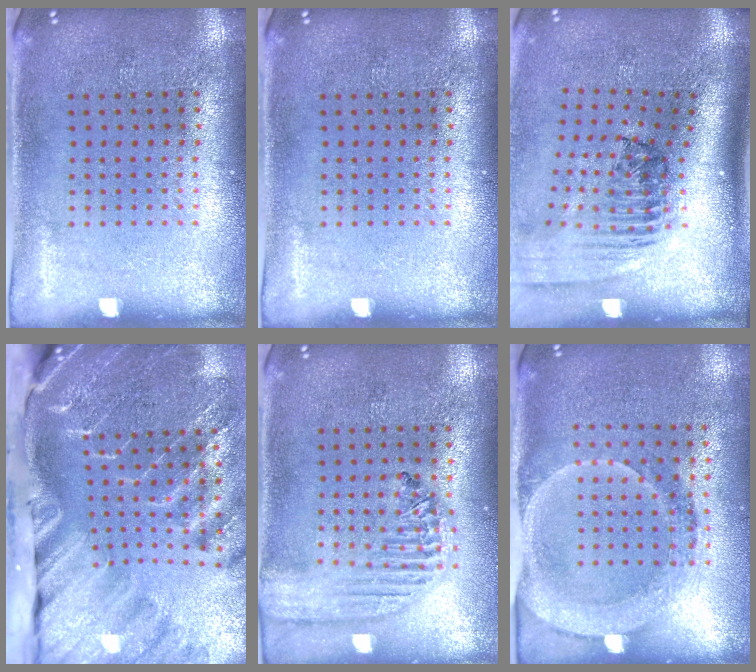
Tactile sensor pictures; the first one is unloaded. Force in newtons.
{"total": 0.0}
{"total": 2.6, "press": 1.8, "slide": 1.9}
{"total": 4.5, "press": 3.3, "slide": 3.0}
{"total": 2.0, "press": 1.8, "slide": 0.9}
{"total": 1.8, "press": 1.7, "slide": 0.7}